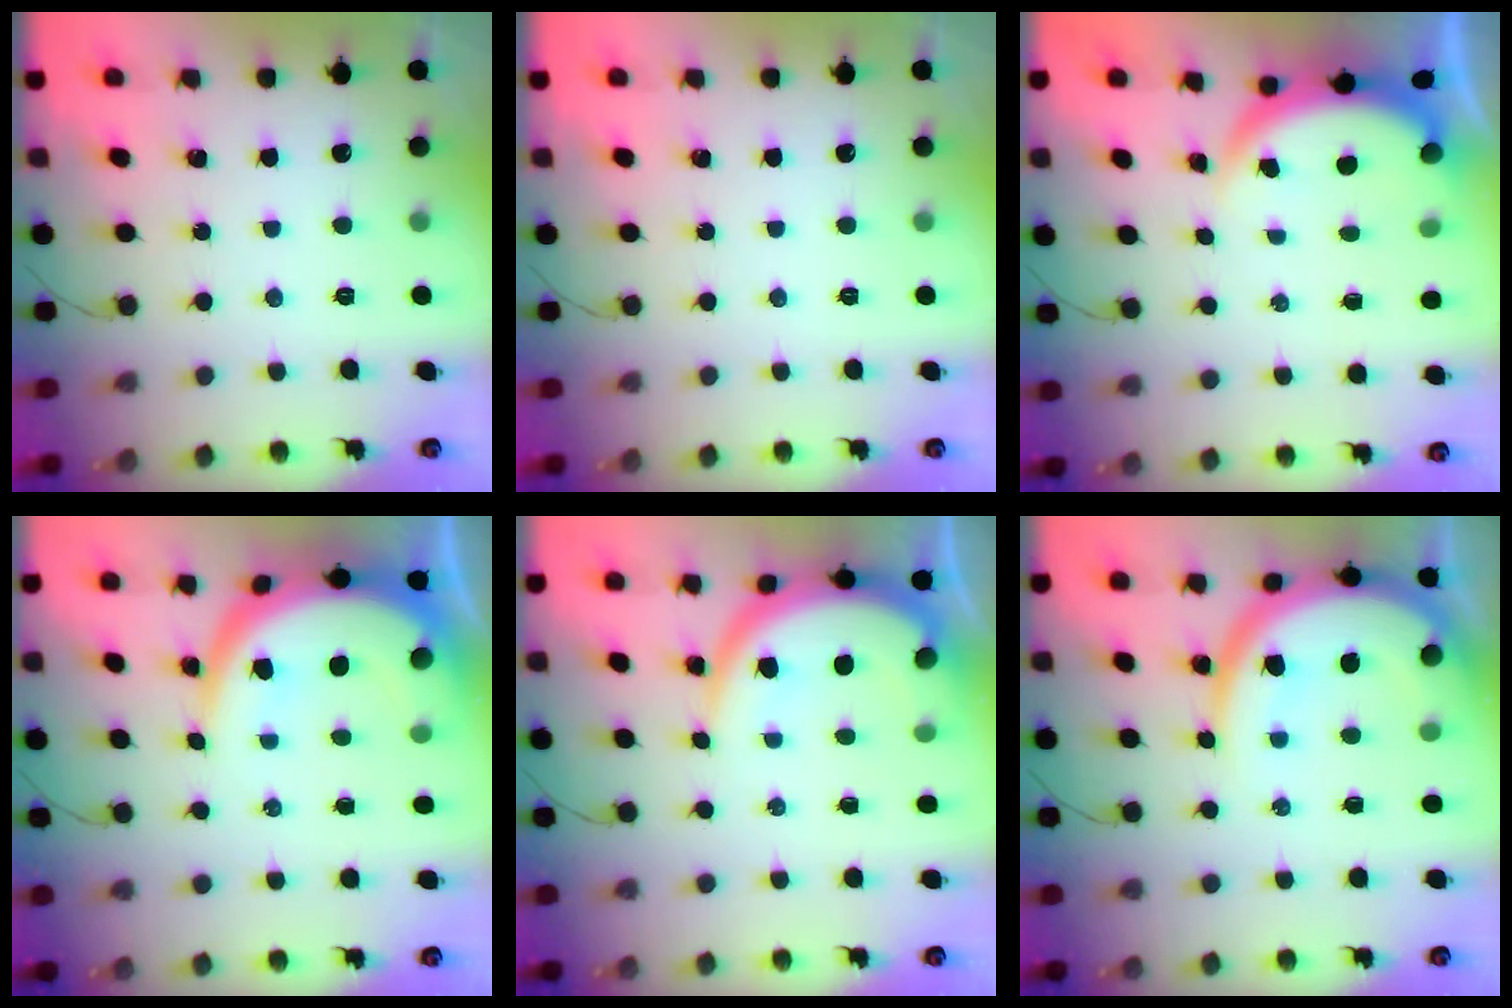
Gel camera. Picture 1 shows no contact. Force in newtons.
{"total": 0.0}
{"total": 4.0, "press": 4.0, "slide": 0.2}
{"total": 13.4, "press": 13.3, "slide": 1.5}
{"total": 11.3, "press": 11.2, "slide": 1.4}
{"total": 16.2, "press": 16.1, "slide": 1.7}